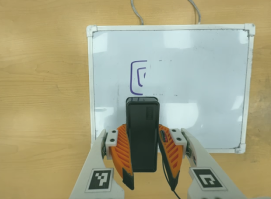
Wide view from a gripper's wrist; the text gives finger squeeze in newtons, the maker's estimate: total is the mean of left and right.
{"total": 7.4, "left": 6.3, "right": 8.5}